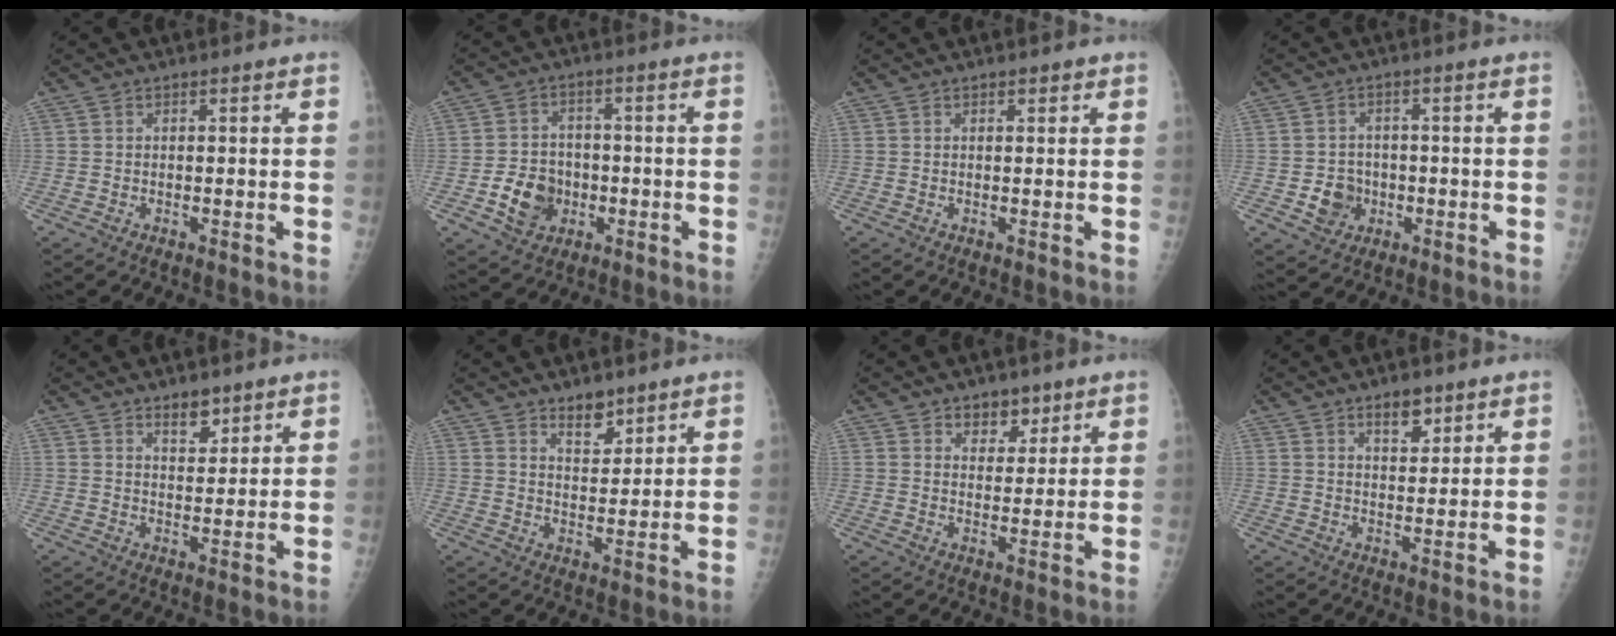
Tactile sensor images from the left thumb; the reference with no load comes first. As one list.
[{"total": 8.3, "force": [-2.4, 6.9, 4.0], "torque": [-0.045, 0.012, -0.039]}, {"total": 0.8, "force": [0.6, 0.5, 0.4], "torque": [0.002, -0.003, 0.005]}, {"total": 5.2, "force": [-1.2, 4.7, 1.9], "torque": [-0.009, 0.009, -0.016]}, {"total": 4.4, "force": [3.1, 2.2, 2.2], "torque": [-0.014, -0.022, 0.052]}, {"total": 5.2, "force": [3.9, 2.6, 2.3], "torque": [-0.015, -0.030, 0.067]}, {"total": 5.2, "force": [3.4, 3.4, 2.0], "torque": [0.001, -0.020, 0.053]}, {"total": 4.7, "force": [3.1, 2.4, 2.7], "torque": [-0.021, -0.020, 0.050]}]